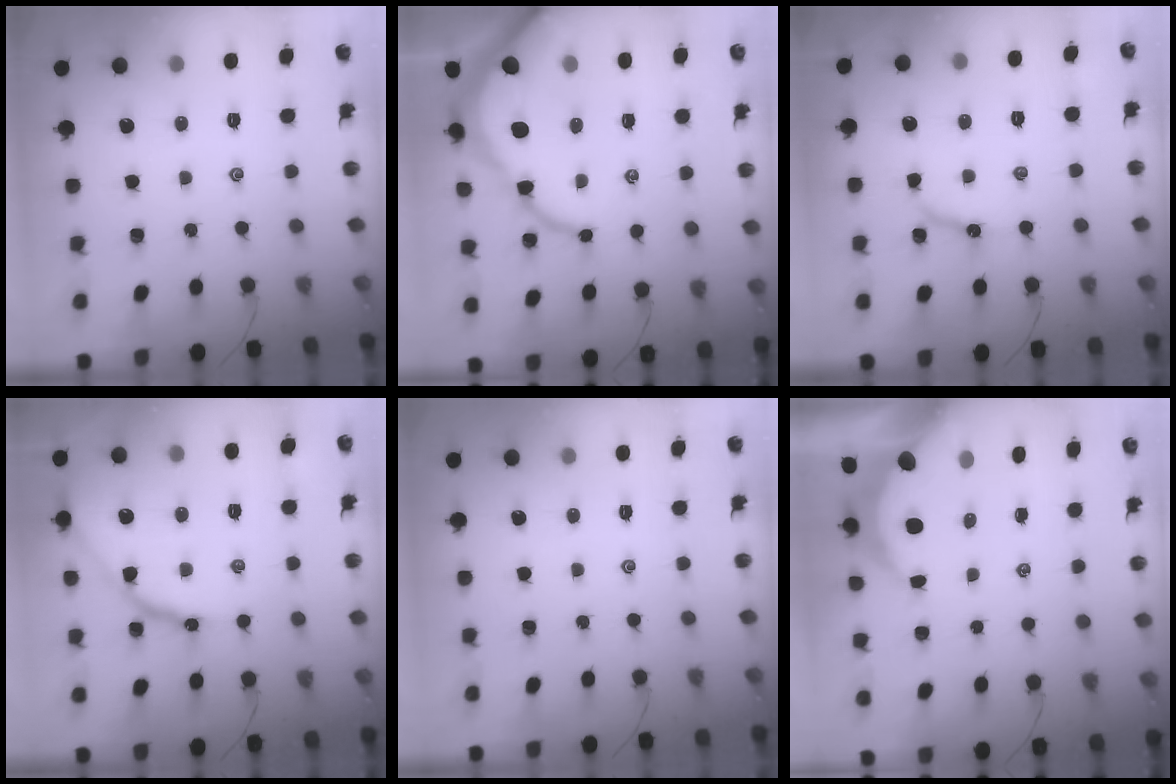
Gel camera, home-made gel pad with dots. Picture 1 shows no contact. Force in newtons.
{"total": 13.1, "press": 13.0, "slide": 1.2}
{"total": 7.1, "press": 7.1, "slide": 0.6}
{"total": 12.4, "press": 12.4, "slide": 1.1}
{"total": 0.0}
{"total": 6.5, "press": 6.4, "slide": 0.9}